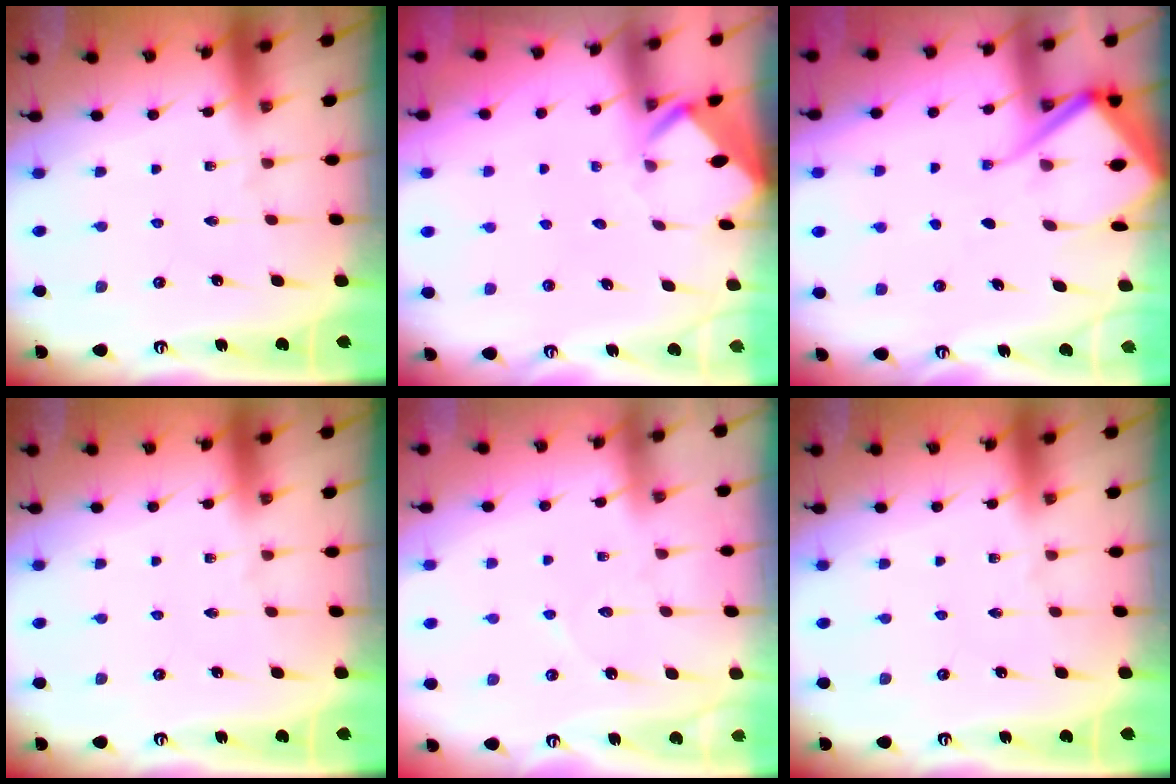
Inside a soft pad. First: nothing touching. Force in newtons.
{"total": 3.4, "press": 3.4, "slide": 0.3}
{"total": 9.2, "press": 9.2, "slide": 0.9}
{"total": 0.0}
{"total": 4.3, "press": 4.3, "slide": 0.6}
{"total": 0.0}